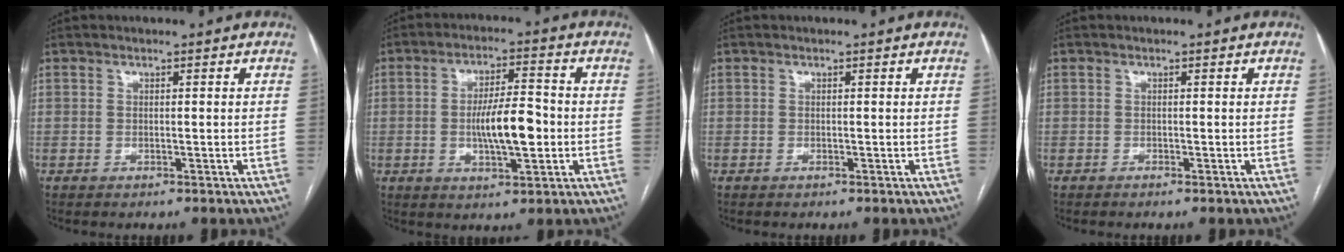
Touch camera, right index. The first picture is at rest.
{"total": 8.8, "force": [-1.2, 2.2, 8.5], "torque": [-0.154, 0.005, -0.019]}
{"total": 0.0}
{"total": 0.0}